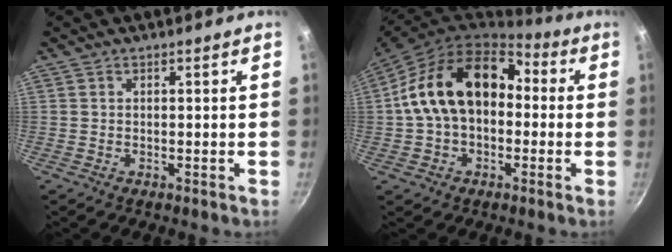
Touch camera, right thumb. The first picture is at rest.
{"total": 17.7, "force": [0.8, 12.4, 12.6], "torque": [-0.188, 0.052, 0.003]}